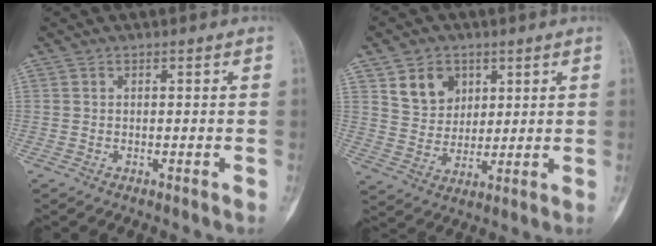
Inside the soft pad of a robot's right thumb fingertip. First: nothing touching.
{"total": 8.6, "force": [4.0, 6.7, 3.5], "torque": [-0.032, -0.023, 0.077]}